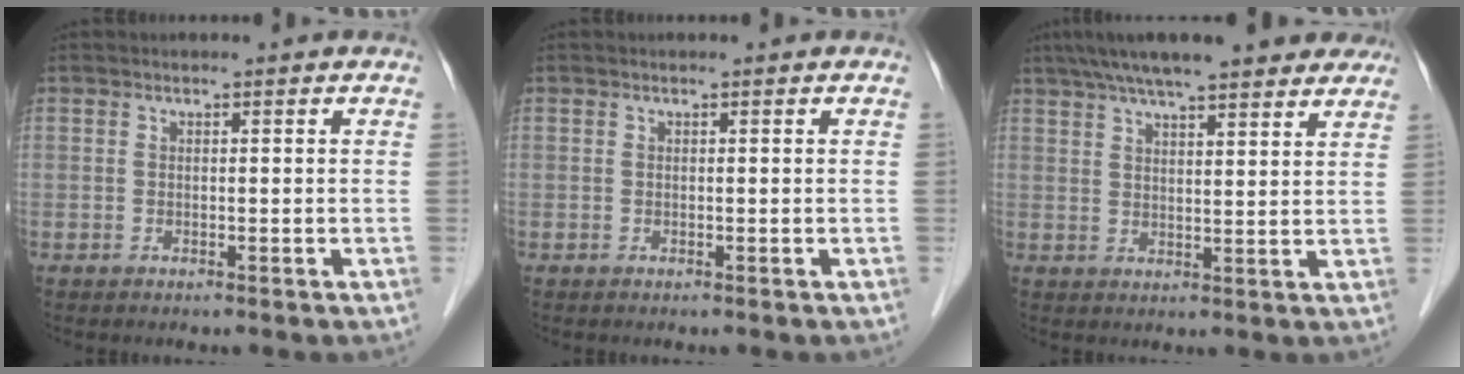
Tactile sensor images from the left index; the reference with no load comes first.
{"total": 0.0}
{"total": 17.6, "force": [14.3, 3.4, 9.5], "torque": [-0.150, 0.045, 0.194]}